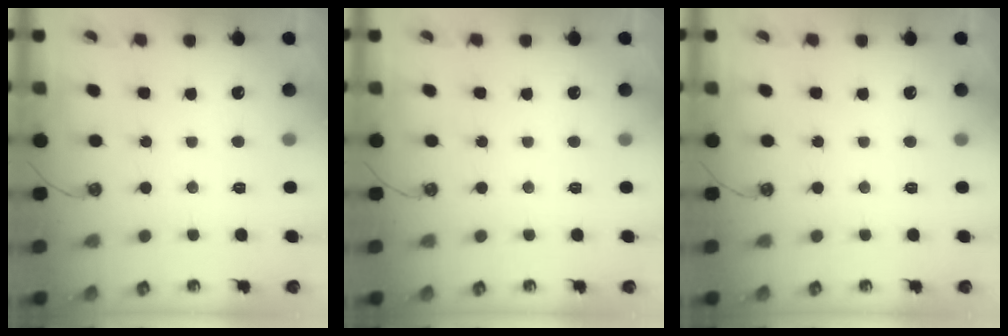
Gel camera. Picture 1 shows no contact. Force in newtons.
{"total": 0.0}
{"total": 0.0}